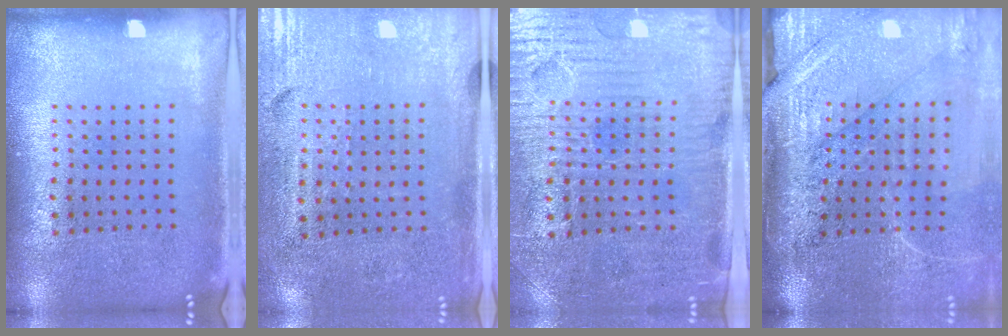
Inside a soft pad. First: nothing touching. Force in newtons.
{"total": 3.5, "press": 3.0, "slide": 1.7}
{"total": 3.8, "press": 3.6, "slide": 1.3}
{"total": 4.4, "press": 3.8, "slide": 2.2}